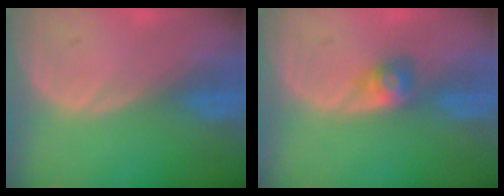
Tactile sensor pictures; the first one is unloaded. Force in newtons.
{"total": 2.9, "press": 2.7, "slide": 1.1}